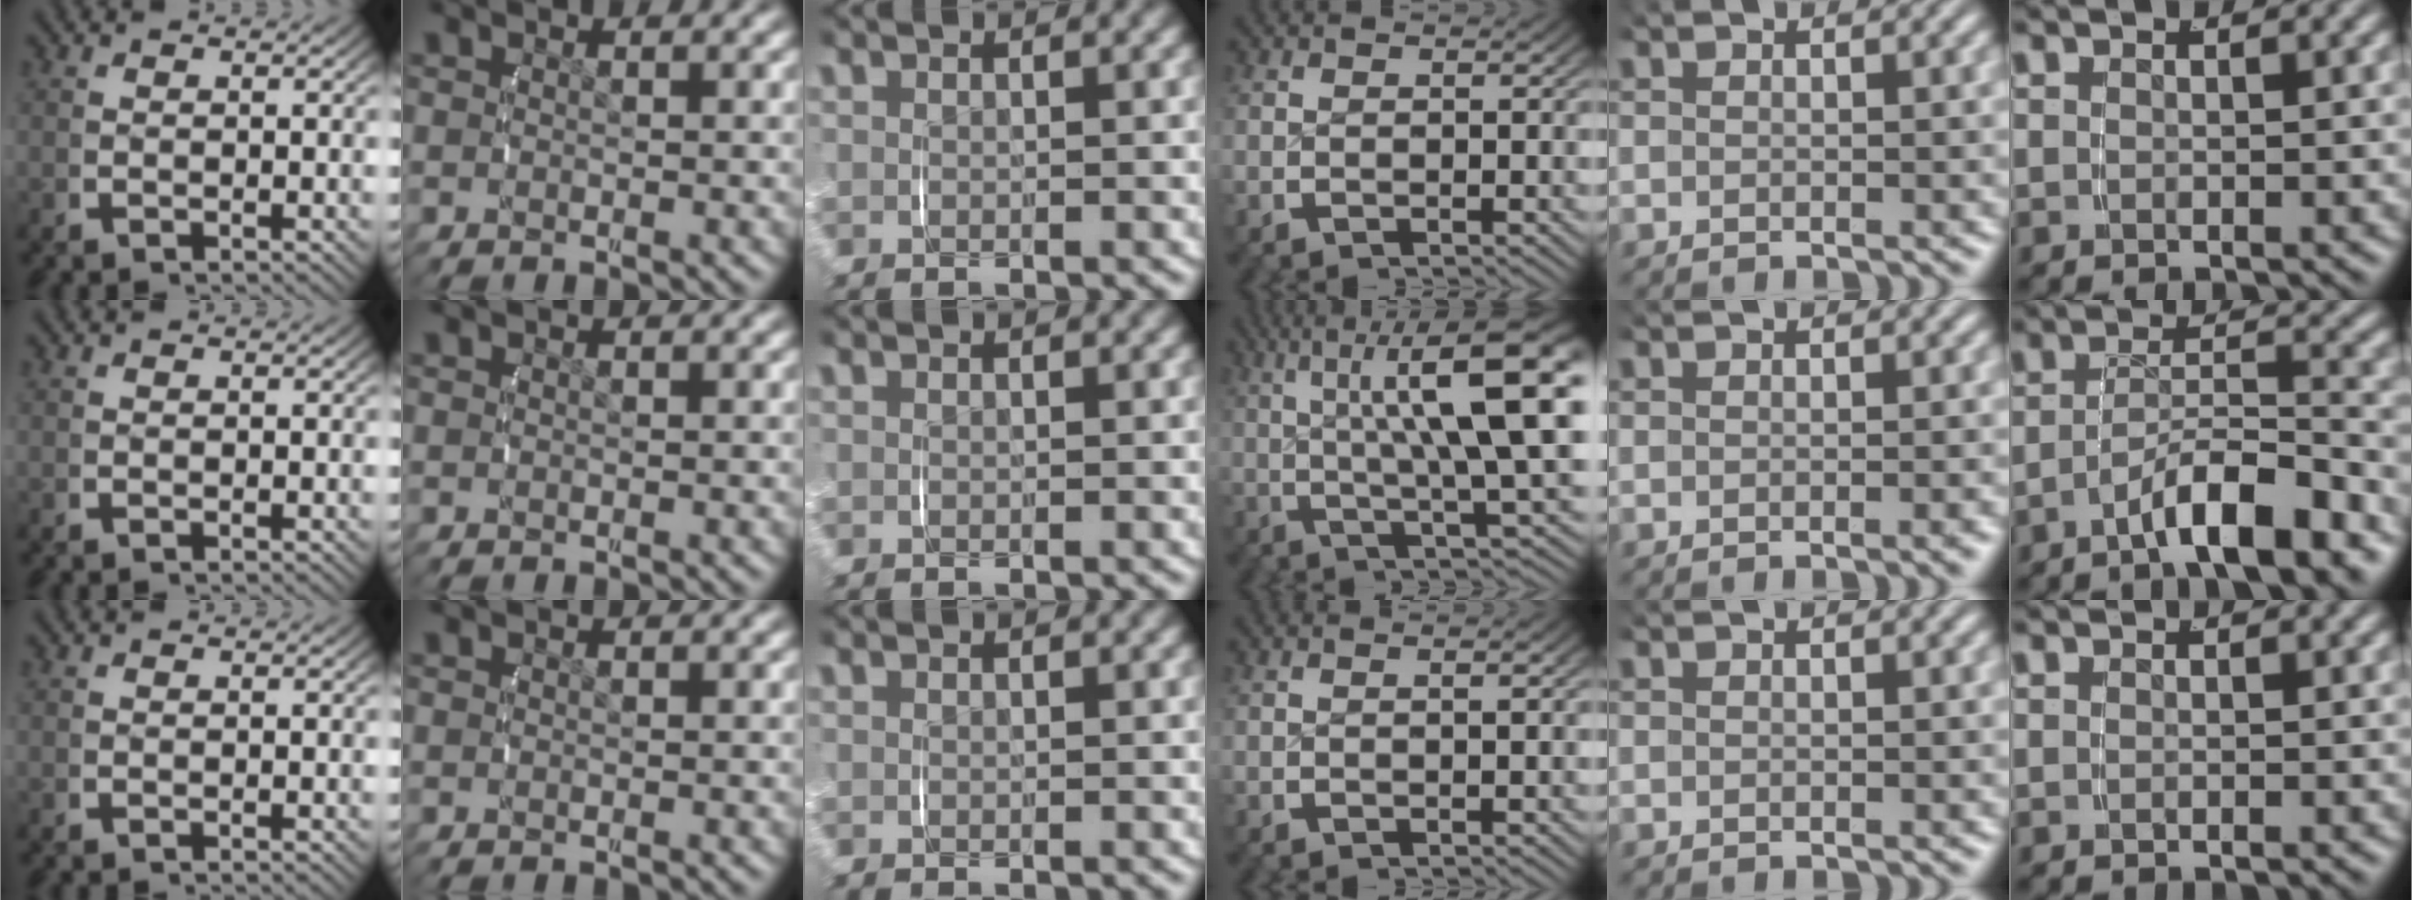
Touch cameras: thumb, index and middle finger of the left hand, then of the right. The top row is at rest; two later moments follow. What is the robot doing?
{"motion": "lift_and_place", "object": "measuring cup"}